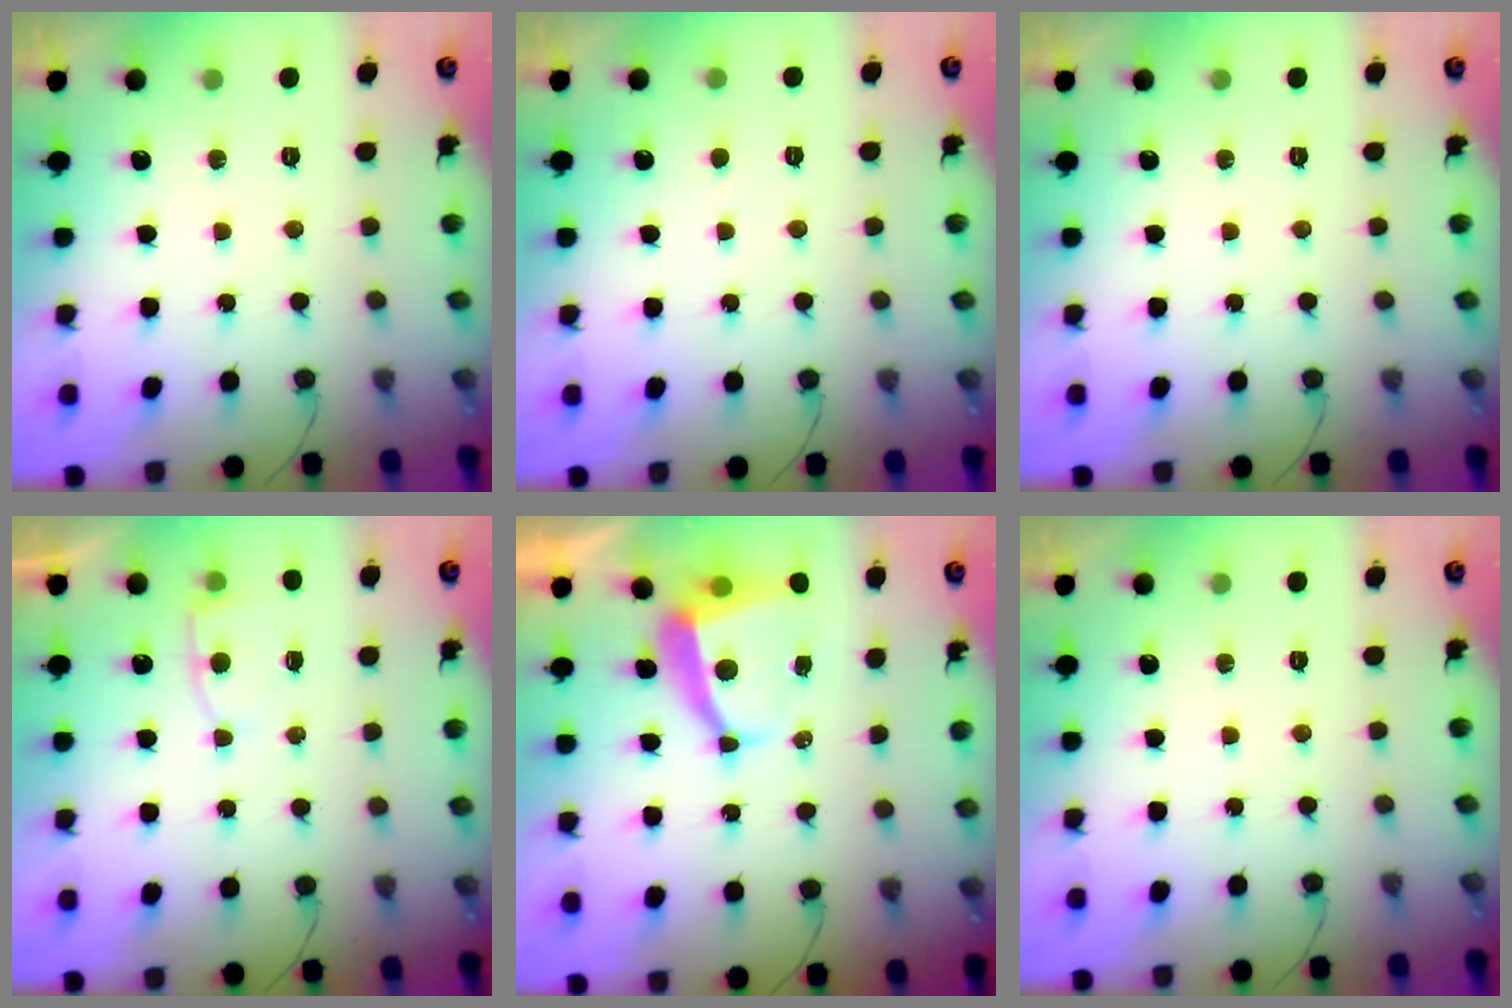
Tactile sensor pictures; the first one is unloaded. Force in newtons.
{"total": 0.7, "press": 0.7, "slide": 0.1}
{"total": 0.0}
{"total": 5.0, "press": 4.9, "slide": 0.4}
{"total": 6.6, "press": 6.6, "slide": 0.7}
{"total": 0.0}